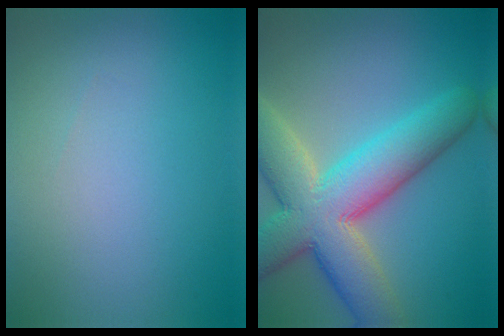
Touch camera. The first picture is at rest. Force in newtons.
{"total": 10.7, "press": 10.7, "slide": 0.9}